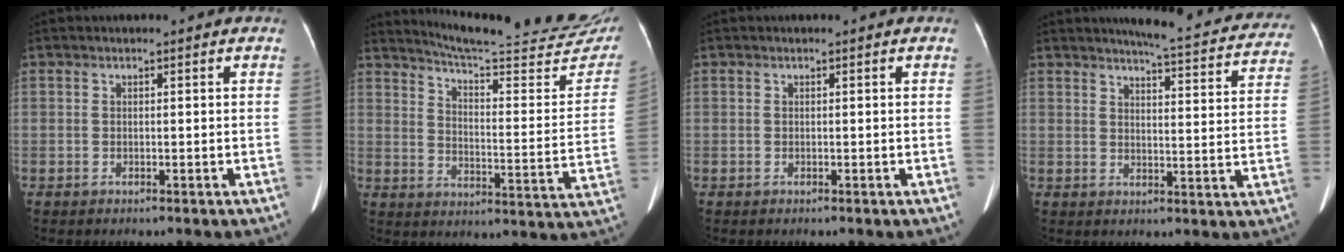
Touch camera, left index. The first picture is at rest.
{"total": 24.9, "force": [23.0, 1.9, 9.4], "torque": [-0.129, -0.088, 0.281]}
{"total": 0.0}
{"total": 16.5, "force": [15.3, 2.2, 5.8], "torque": [-0.058, -0.038, 0.164]}